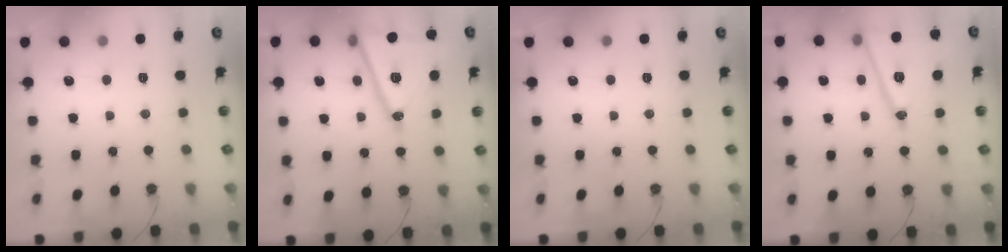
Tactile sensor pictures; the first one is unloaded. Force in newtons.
{"total": 19.2, "press": 18.8, "slide": 3.4}
{"total": 0.0}
{"total": 15.4, "press": 15.0, "slide": 3.4}